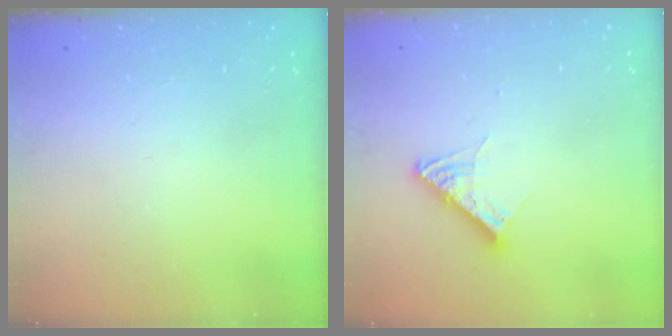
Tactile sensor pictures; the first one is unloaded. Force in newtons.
{"total": 10.7, "press": 10.7, "slide": 0.9}